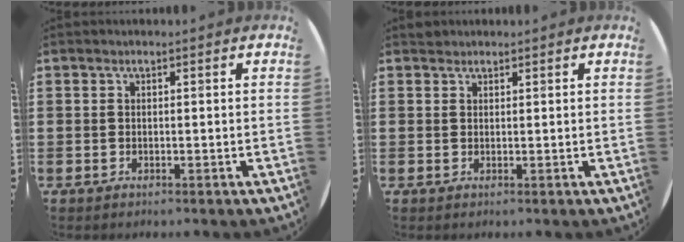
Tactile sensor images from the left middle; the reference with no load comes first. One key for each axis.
{"total": 0.8, "fx": 0.8, "fy": 0.2, "fz": -0.2, "tx": 0.012, "ty": 0.001, "tz": 0.013}